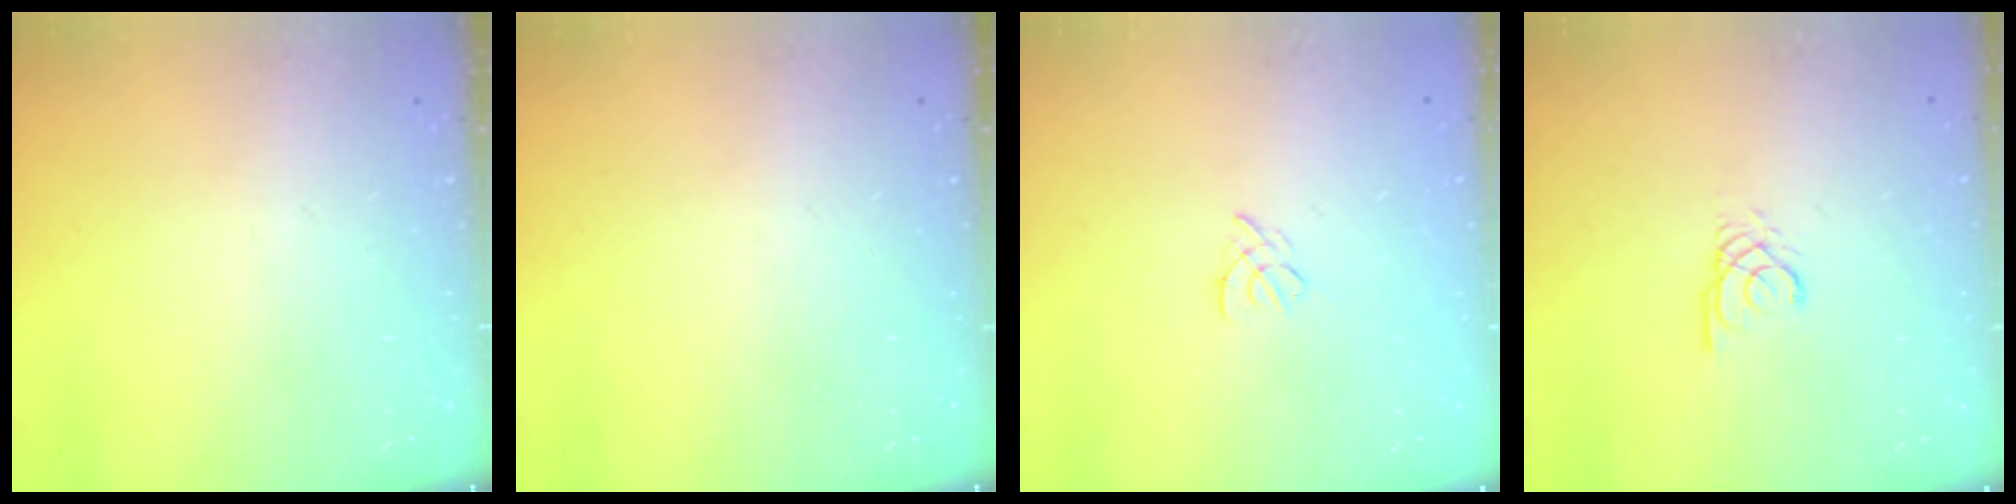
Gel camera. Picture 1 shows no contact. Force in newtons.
{"total": 0.0}
{"total": 2.5, "press": 2.4, "slide": 0.6}
{"total": 2.4, "press": 2.4, "slide": 0.4}